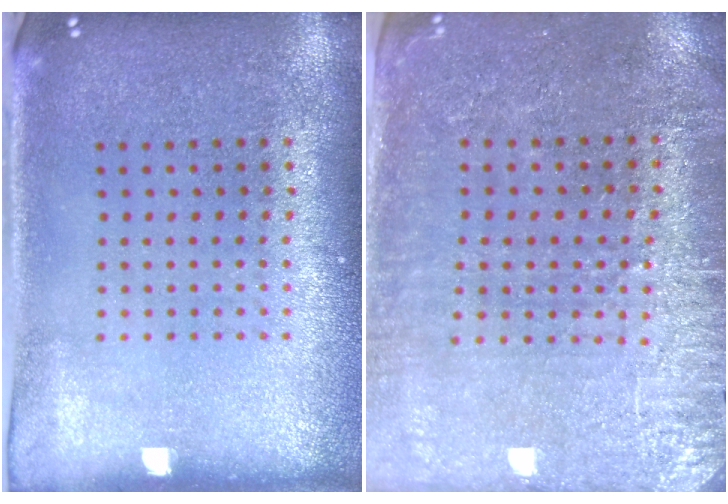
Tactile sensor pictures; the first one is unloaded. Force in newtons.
{"total": 3.0, "press": 2.8, "slide": 0.9}